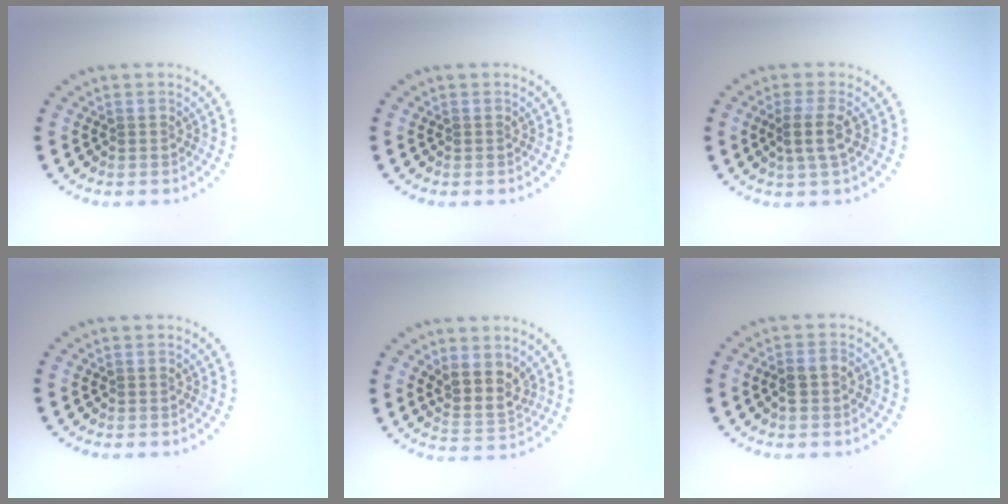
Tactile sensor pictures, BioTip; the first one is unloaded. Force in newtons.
{"total": 0.0}
{"total": 2.5, "press": 2.0, "slide": 1.4}
{"total": 0.0}
{"total": 3.4, "press": 2.9, "slide": 1.6}
{"total": 1.8, "press": 1.7, "slide": 0.5}